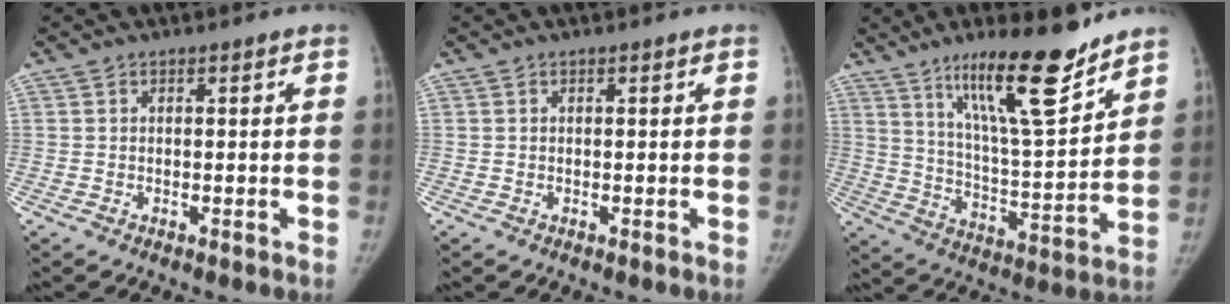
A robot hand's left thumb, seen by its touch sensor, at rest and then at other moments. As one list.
[{"total": 0.0}, {"total": 17.9, "force": [12.5, 3.5, 12.2], "torque": [-0.174, -0.084, 0.214]}]